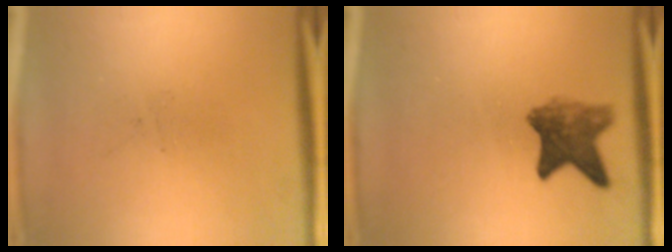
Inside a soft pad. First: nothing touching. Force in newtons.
{"total": 6.1}